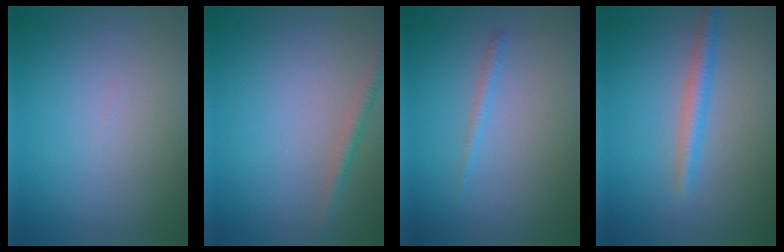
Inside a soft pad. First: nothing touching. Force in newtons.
{"total": 1.5, "press": 1.5, "slide": 0.0}
{"total": 0.9, "press": 0.9, "slide": 0.1}
{"total": 2.3, "press": 2.2, "slide": 0.2}